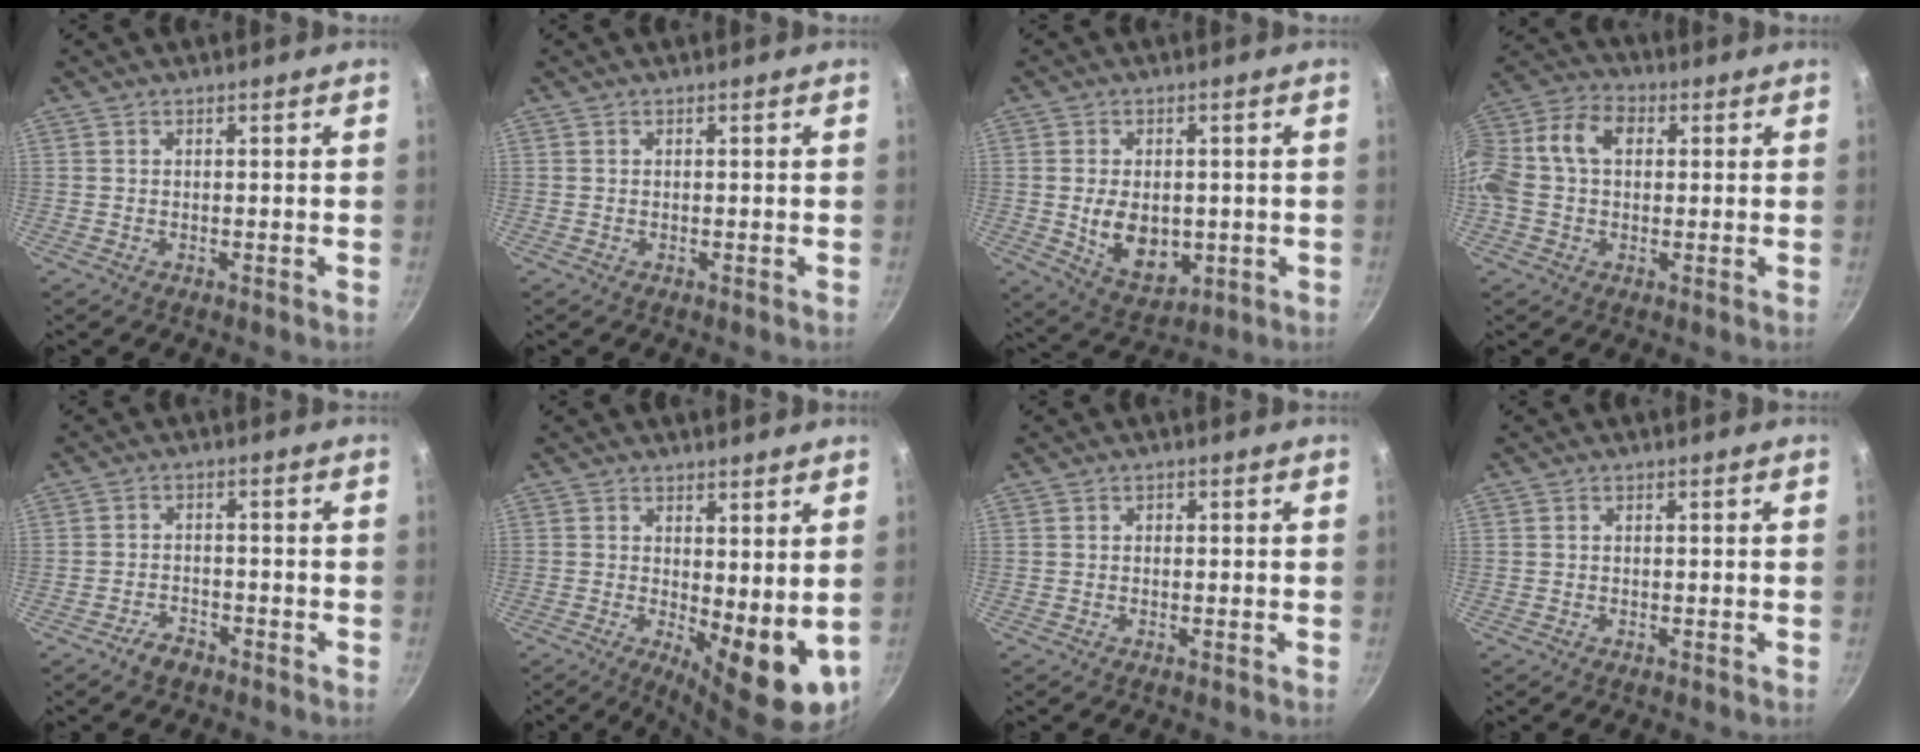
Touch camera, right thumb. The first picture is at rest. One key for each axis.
{"total": 0.0}
{"total": 10.2, "fx": -0.7, "fy": 7.0, "fz": 7.5, "tx": -0.102, "ty": -0.012, "tz": 0.006}
{"total": 14.8, "fx": 1.7, "fy": 10.7, "fz": 10.2, "tx": -0.193, "ty": 0.044, "tz": 0.009}
{"total": 3.4, "fx": -2.6, "fy": 1.7, "fz": 1.3, "tx": -0.017, "ty": 0.026, "tz": -0.042}
{"total": 10.4, "fx": 0.4, "fy": 4.2, "fz": 9.5, "tx": -0.107, "ty": -0.015, "tz": 0.018}
{"total": 0.6, "fx": -0.1, "fy": 0.5, "fz": 0.2, "tx": -0.001, "ty": 0.003, "tz": -0.001}
{"total": 0.0}